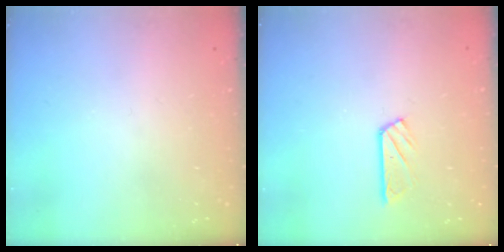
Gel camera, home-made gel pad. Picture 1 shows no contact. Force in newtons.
{"total": 4.7, "press": 4.6, "slide": 0.3}